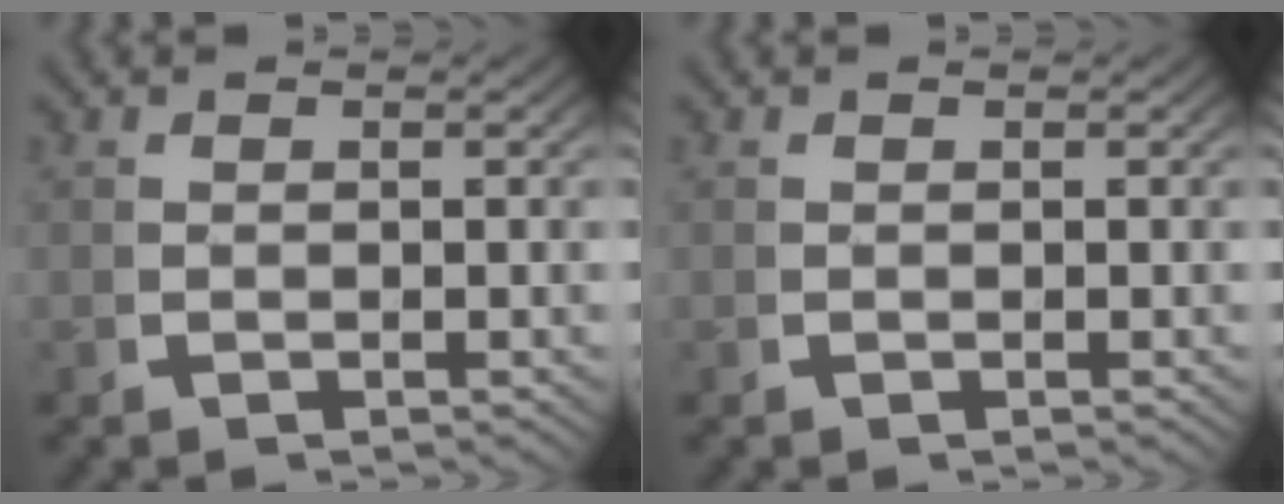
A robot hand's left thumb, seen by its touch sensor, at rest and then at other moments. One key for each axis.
{"total": 0.0}